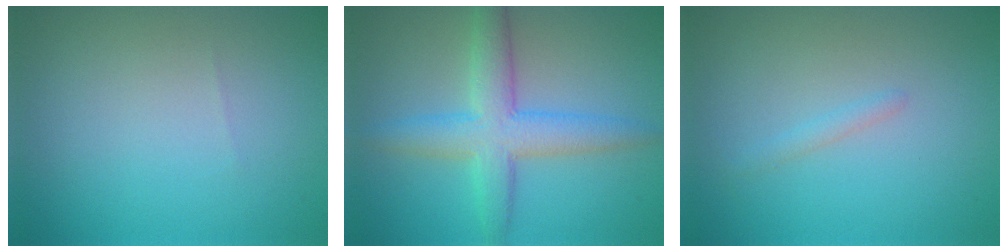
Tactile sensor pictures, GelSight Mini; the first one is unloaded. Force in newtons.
{"total": 5.3, "press": 5.3, "slide": 0.2}
{"total": 0.7, "press": 0.7, "slide": 0.0}